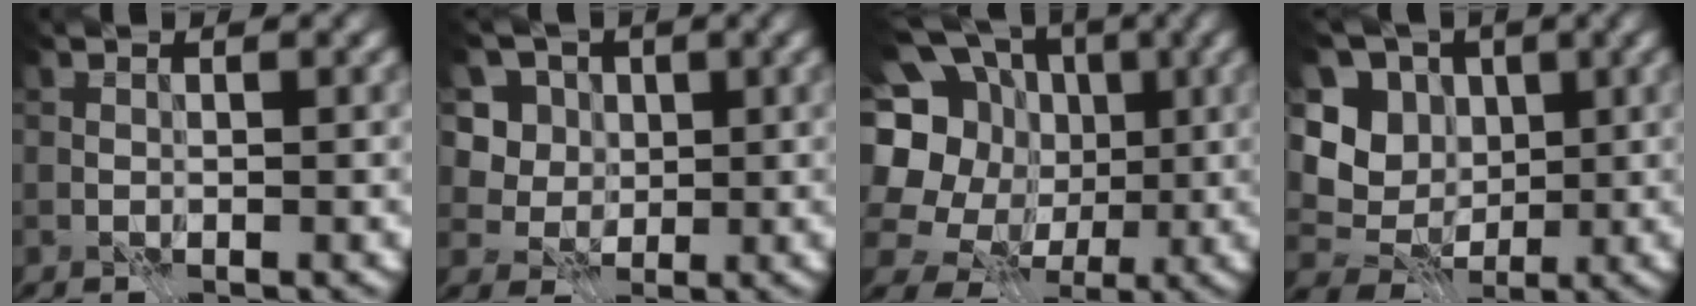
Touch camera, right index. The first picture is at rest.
{"total": 7.0, "force": [2.8, 5.7, 2.8], "torque": [-0.058, -0.004, 0.041]}
{"total": 17.2, "force": [2.1, 15.2, 7.8], "torque": [-0.201, 0.028, 0.013]}
{"total": 7.1, "force": [1.9, 6.1, 3.1], "torque": [-0.066, 0.002, 0.012]}